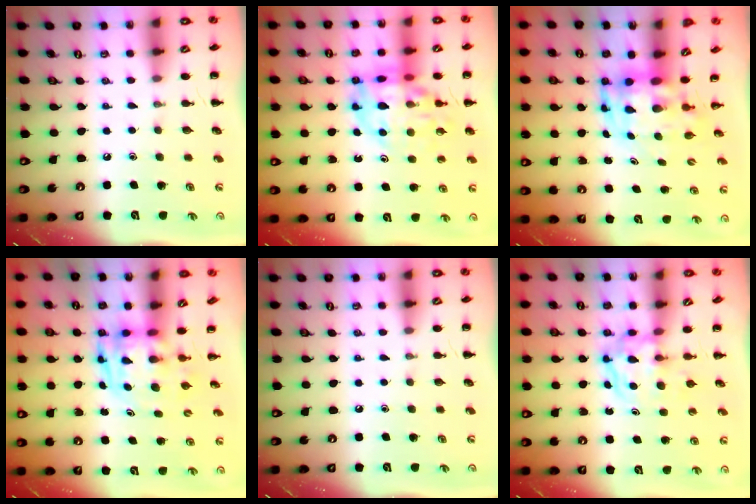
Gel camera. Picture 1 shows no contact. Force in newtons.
{"total": 16.3, "press": 15.8, "slide": 3.8}
{"total": 4.5, "press": 4.3, "slide": 1.3}
{"total": 3.2, "press": 3.1, "slide": 0.7}
{"total": 0.0}
{"total": 3.9, "press": 3.9, "slide": 0.5}